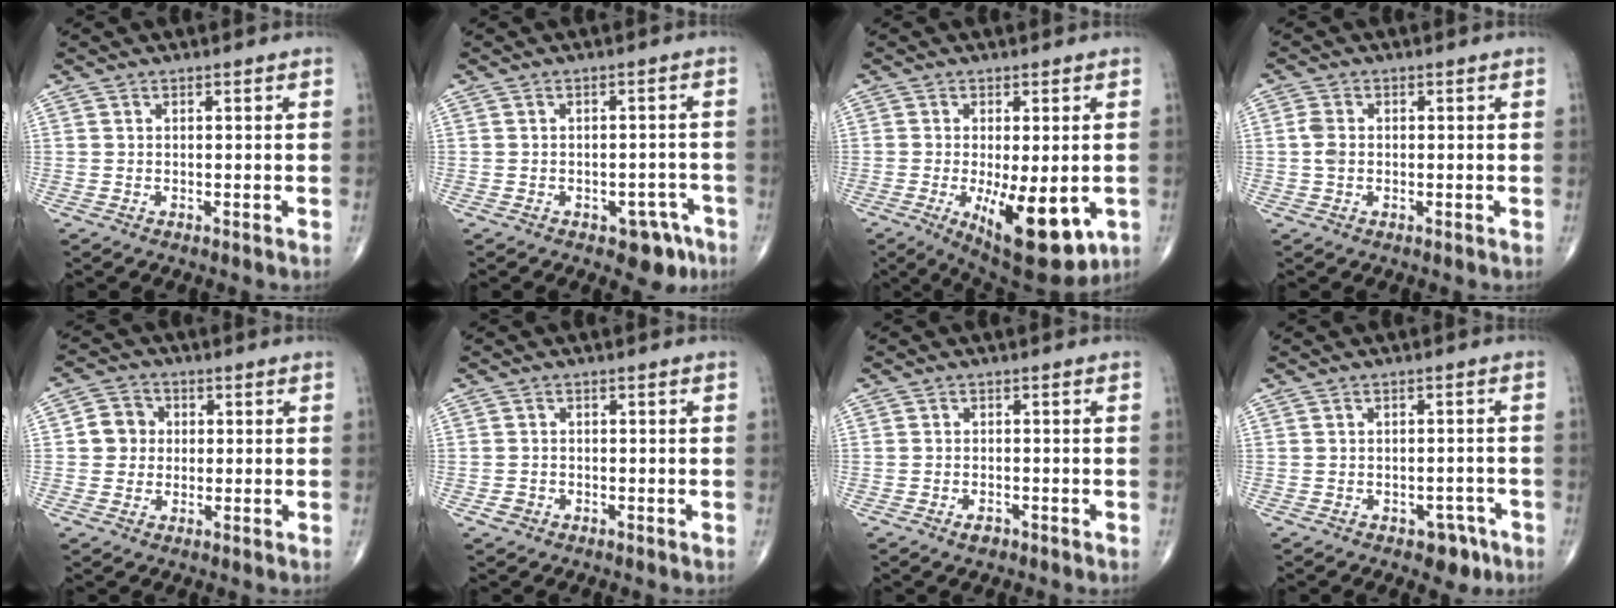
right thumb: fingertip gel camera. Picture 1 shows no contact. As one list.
[{"total": 5.3, "force": [-3.2, 3.0, 3.0], "torque": [-0.015, 0.025, -0.037]}, {"total": 14.0, "force": [-3.9, 5.3, 12.3], "torque": [-0.178, -0.022, -0.044]}, {"total": 2.5, "force": [-0.1, 1.8, 1.8], "torque": [-0.042, 0.004, -0.005]}, {"total": 5.2, "force": [0.4, 4.8, 1.8], "torque": [-0.007, 0.008, -0.001]}, {"total": 1.4, "force": [-0.7, 1.1, 0.4], "torque": [-0.007, 0.007, -0.015]}, {"total": 1.7, "force": [-1.2, 0.9, 1.0], "torque": [-0.017, 0.004, -0.019]}, {"total": 4.1, "force": [-2.5, 2.6, 2.1], "torque": [-0.008, 0.018, -0.029]}]